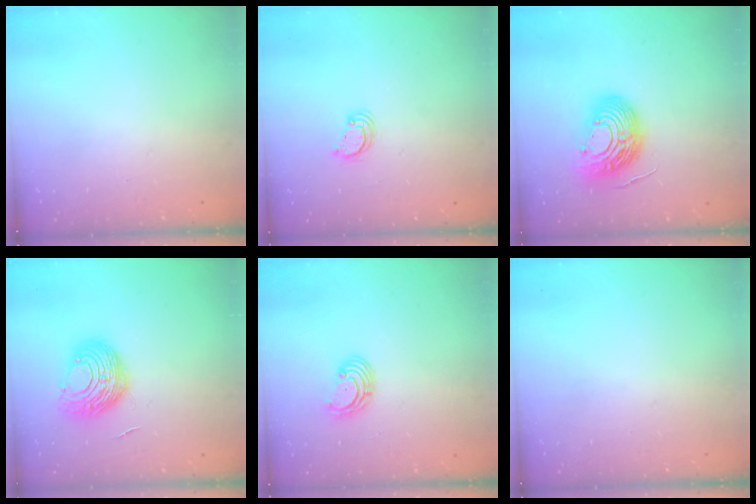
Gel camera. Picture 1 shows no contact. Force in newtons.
{"total": 3.2, "press": 3.2, "slide": 0.2}
{"total": 14.0, "press": 13.8, "slide": 2.2}
{"total": 11.0, "press": 11.0, "slide": 0.2}
{"total": 2.7, "press": 2.7, "slide": 0.3}
{"total": 0.0}